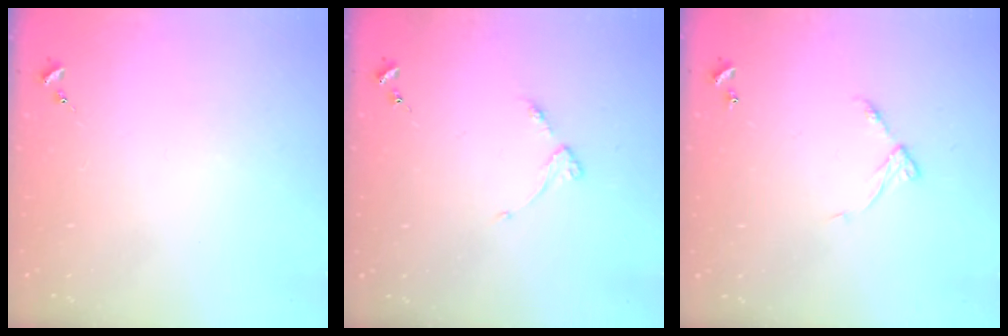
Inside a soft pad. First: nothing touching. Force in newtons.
{"total": 4.0, "press": 3.9, "slide": 0.5}
{"total": 6.5, "press": 6.5, "slide": 0.5}